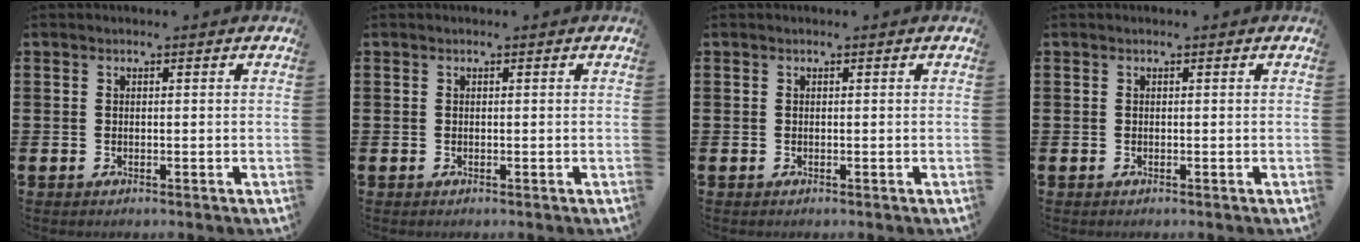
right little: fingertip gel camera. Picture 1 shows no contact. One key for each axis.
{"total": 0.0}
{"total": 0.0}
{"total": 0.0}